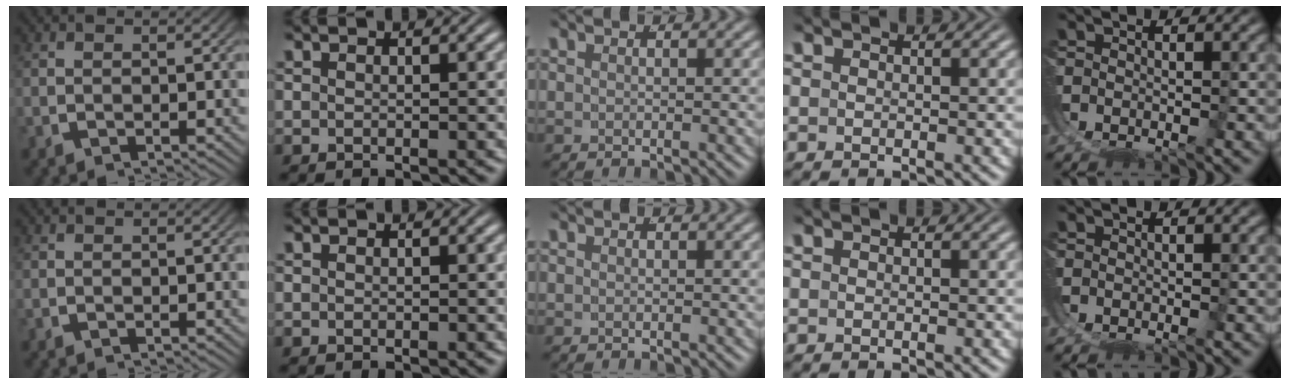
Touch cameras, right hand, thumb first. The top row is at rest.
{}